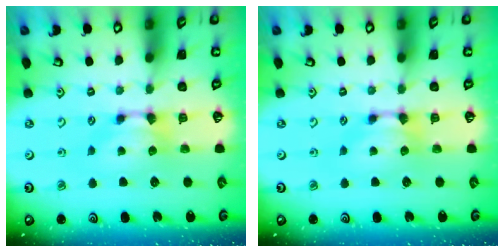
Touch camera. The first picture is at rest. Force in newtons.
{"total": 0.0}